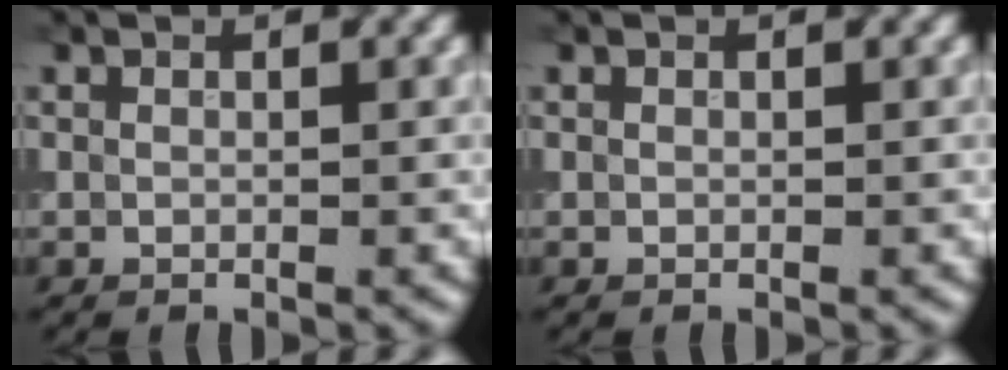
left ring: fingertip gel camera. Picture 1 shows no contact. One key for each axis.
{"total": 0.0}